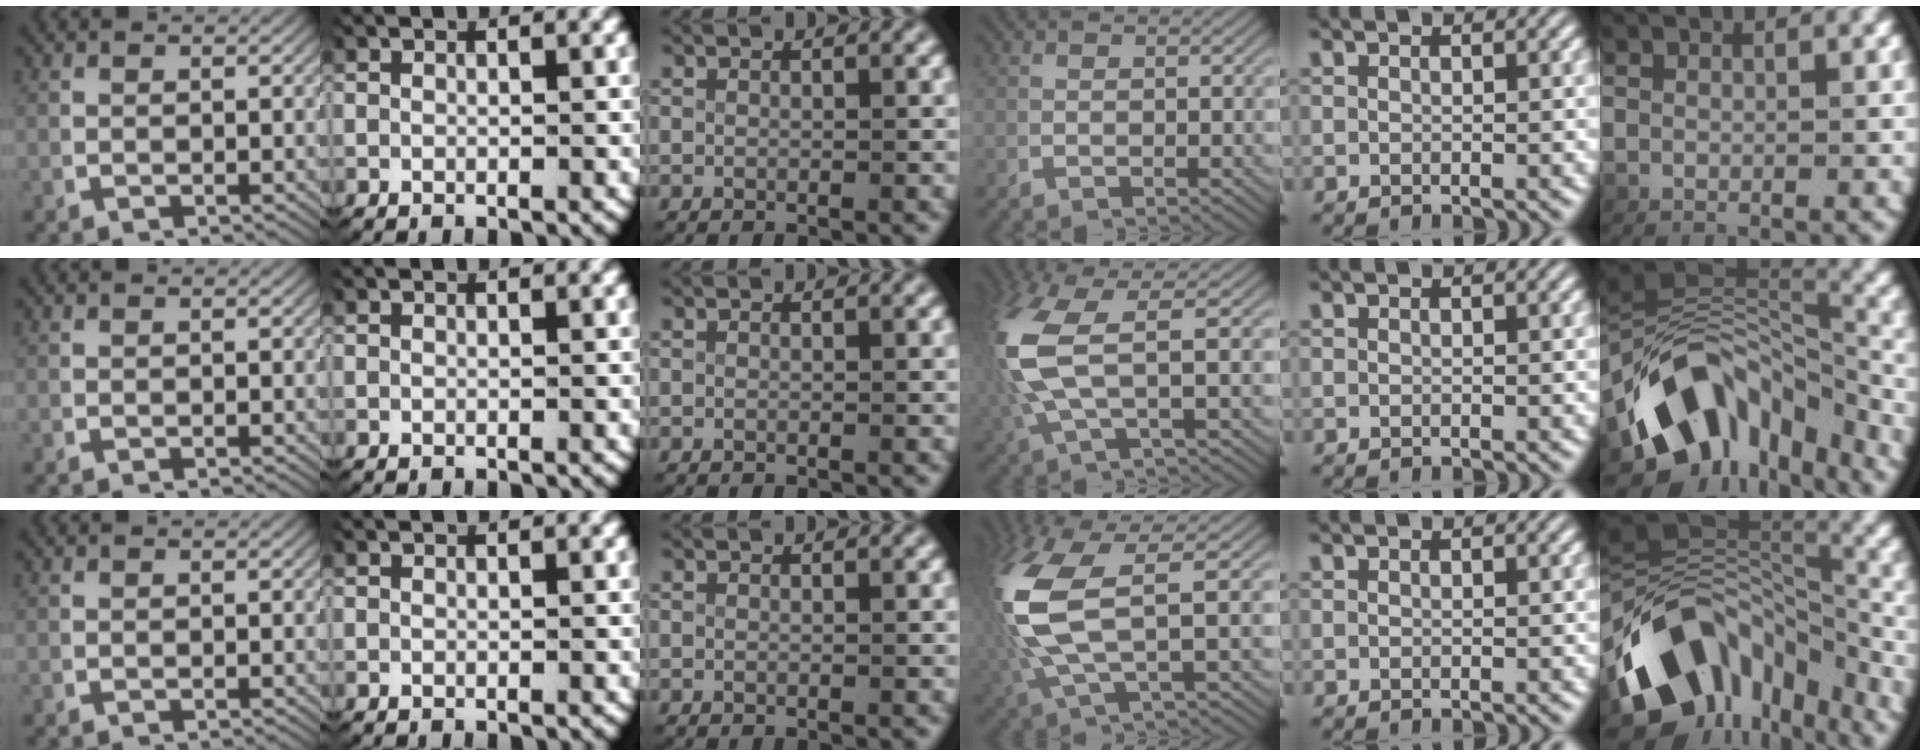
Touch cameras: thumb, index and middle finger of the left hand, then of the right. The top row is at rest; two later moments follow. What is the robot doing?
{"motion": "lift_and_place", "object": "fork"}